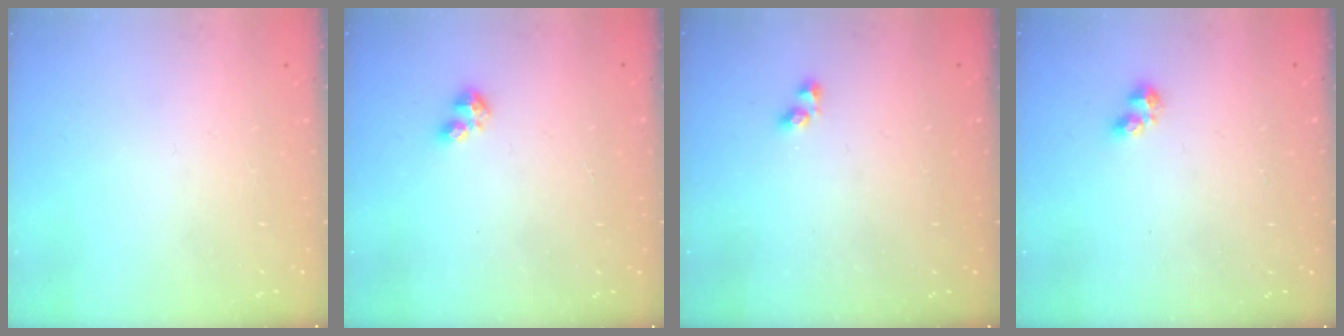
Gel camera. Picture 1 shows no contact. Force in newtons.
{"total": 2.4, "press": 2.4, "slide": 0.5}
{"total": 1.9, "press": 1.9, "slide": 0.4}
{"total": 2.4, "press": 2.3, "slide": 0.6}